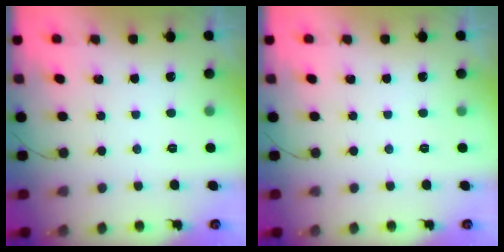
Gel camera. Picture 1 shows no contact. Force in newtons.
{"total": 0.0}